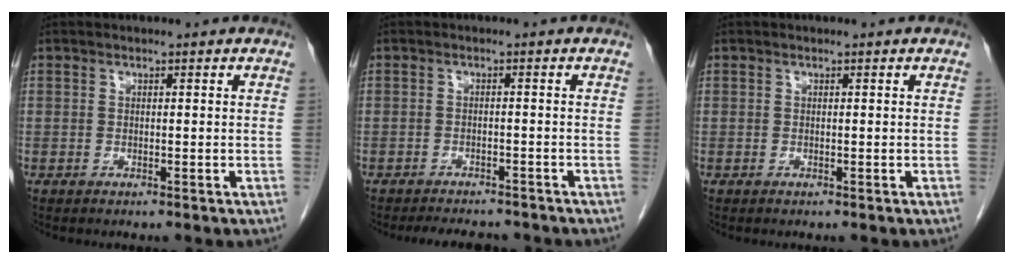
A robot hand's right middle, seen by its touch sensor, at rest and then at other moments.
{"total": 6.8, "force": [-6.2, 2.0, 2.1], "torque": [-0.030, -0.004, -0.080]}
{"total": 0.0}